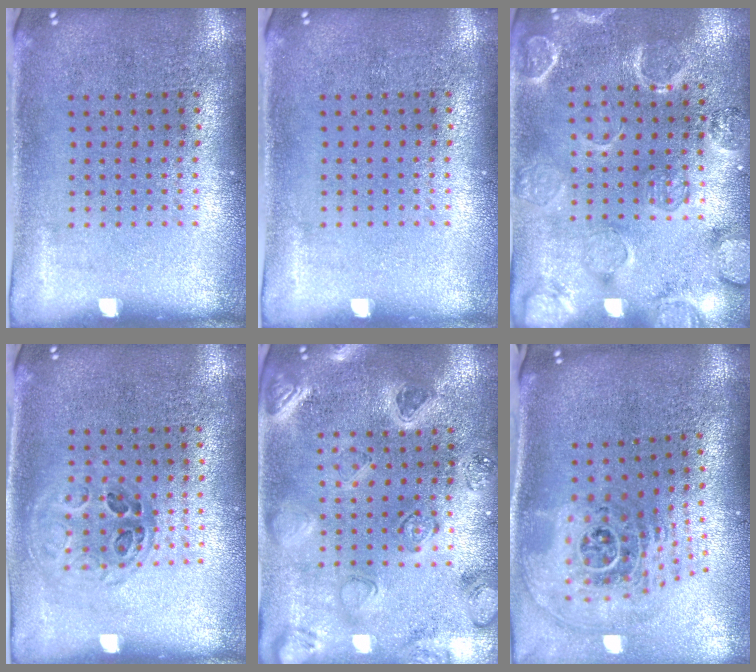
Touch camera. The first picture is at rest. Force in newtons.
{"total": 0.0}
{"total": 2.4, "press": 2.3, "slide": 0.6}
{"total": 0.9, "press": 0.9, "slide": 0.2}
{"total": 1.8, "press": 1.7, "slide": 0.2}
{"total": 2.6, "press": 1.8, "slide": 1.9}